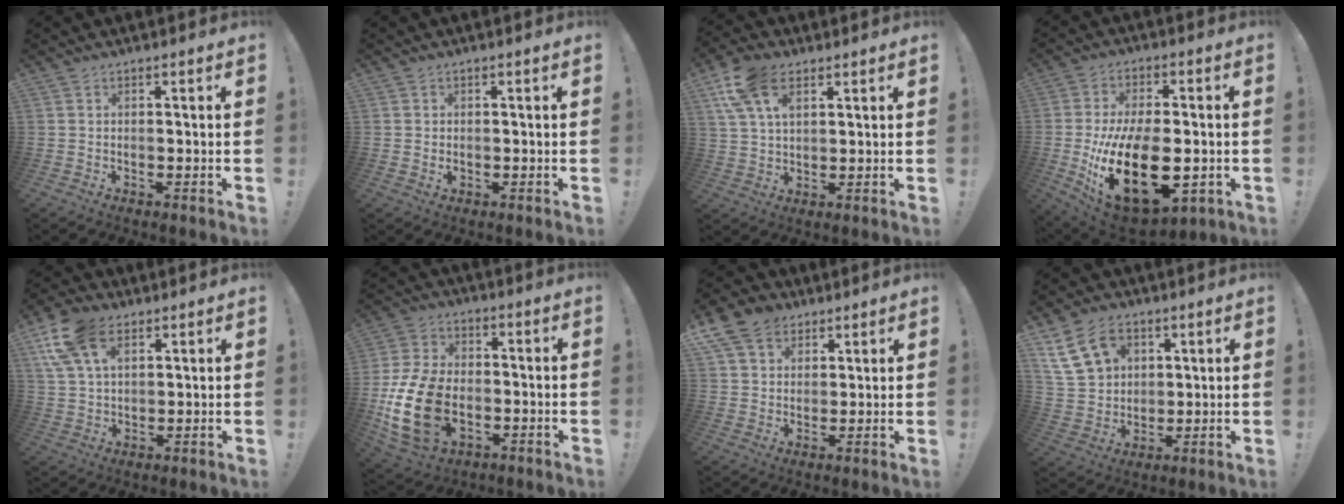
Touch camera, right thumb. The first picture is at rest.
{"total": 0.9, "force": [0.1, 0.8, 0.3], "torque": [-0.003, 0.002, 0.001]}
{"total": 12.0, "force": [5.8, 6.7, 8.1], "torque": [-0.164, -0.009, 0.110]}
{"total": 25.5, "force": [-4.9, 13.4, 21.1], "torque": [-0.397, 0.012, -0.063]}
{"total": 13.1, "force": [6.3, 7.7, 8.5], "torque": [-0.163, -0.013, 0.119]}
{"total": 18.9, "force": [-4.6, 12.8, 13.2], "torque": [-0.261, 0.030, -0.069]}
{"total": 11.2, "force": [6.2, 8.3, 4.2], "torque": [-0.072, -0.030, 0.126]}
{"total": 15.2, "force": [7.4, 11.0, 7.4], "torque": [-0.132, -0.028, 0.146]}